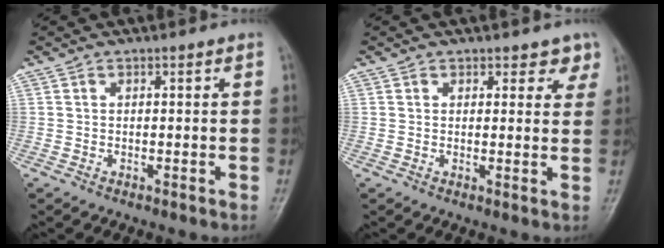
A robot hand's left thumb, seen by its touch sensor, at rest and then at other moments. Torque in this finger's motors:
{"motor_torque": [0.38, 0.55, -0.36, -0.42, -0.02]}